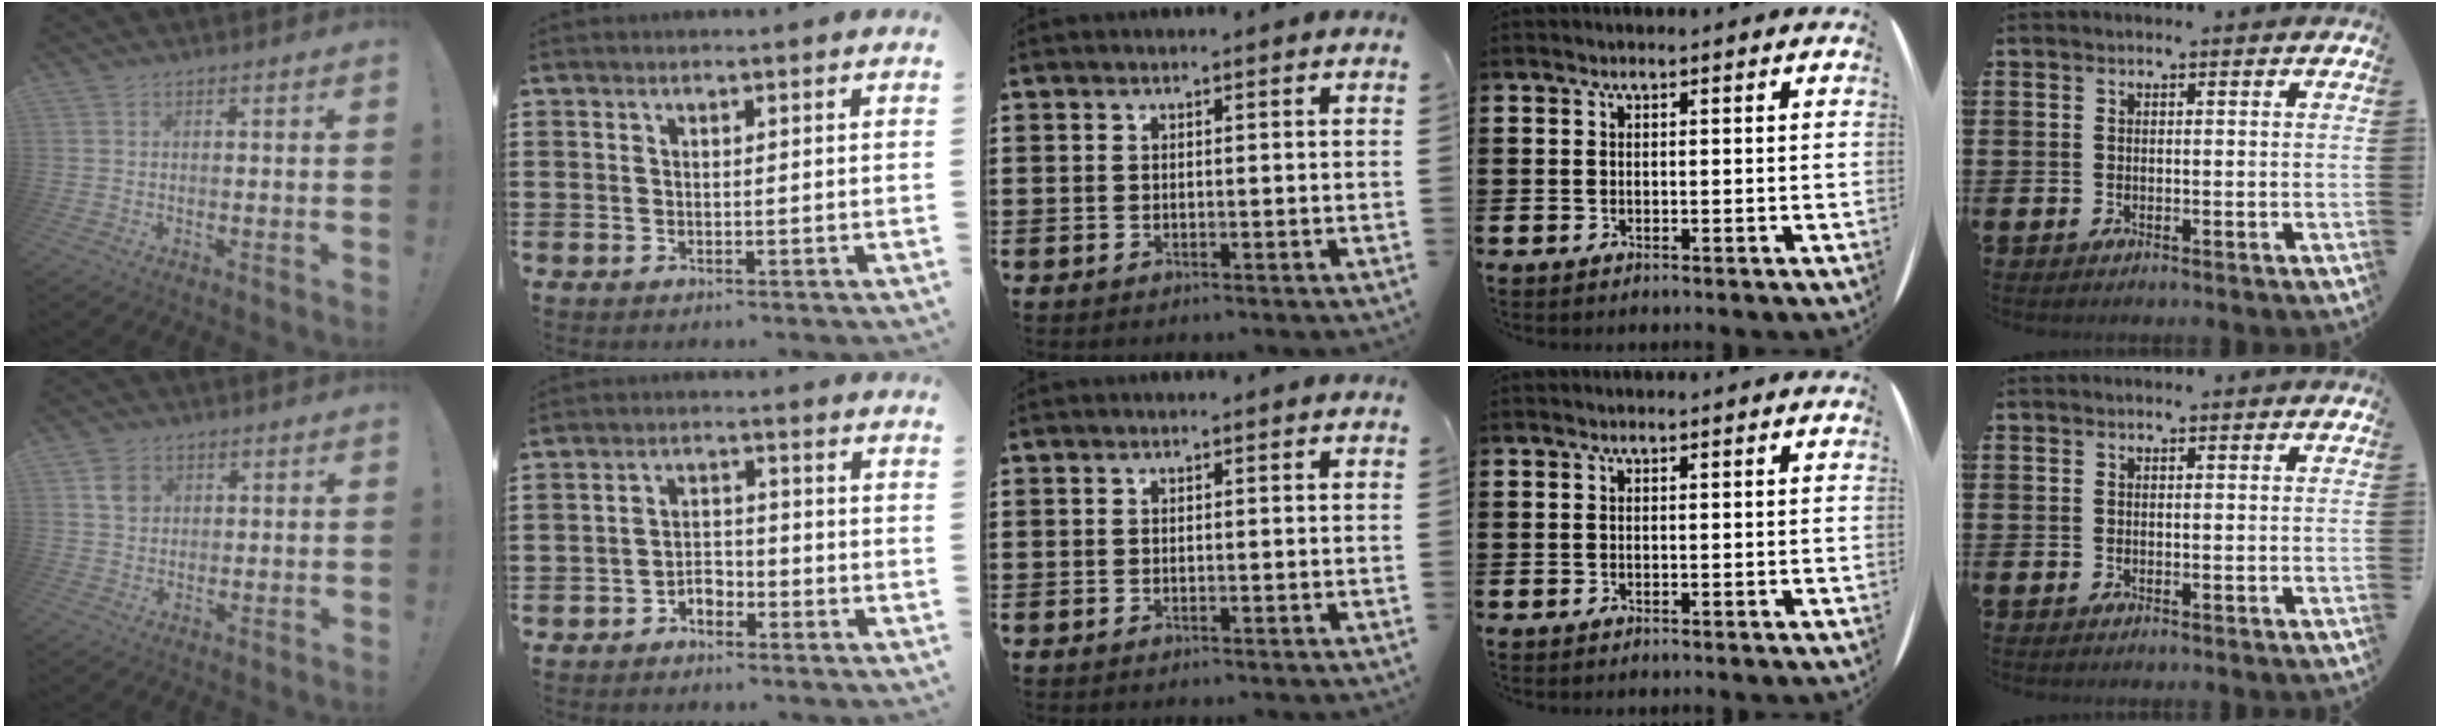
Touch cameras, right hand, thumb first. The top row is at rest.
{"thumb": {"total": 4.2, "force": [1.7, 3.6, 1.5], "torque": [-0.008, -0.005, 0.030]}, "index": {"total": 2.7, "force": [-2.2, 1.3, 1.1], "torque": [-0.025, 0.006, -0.045]}}